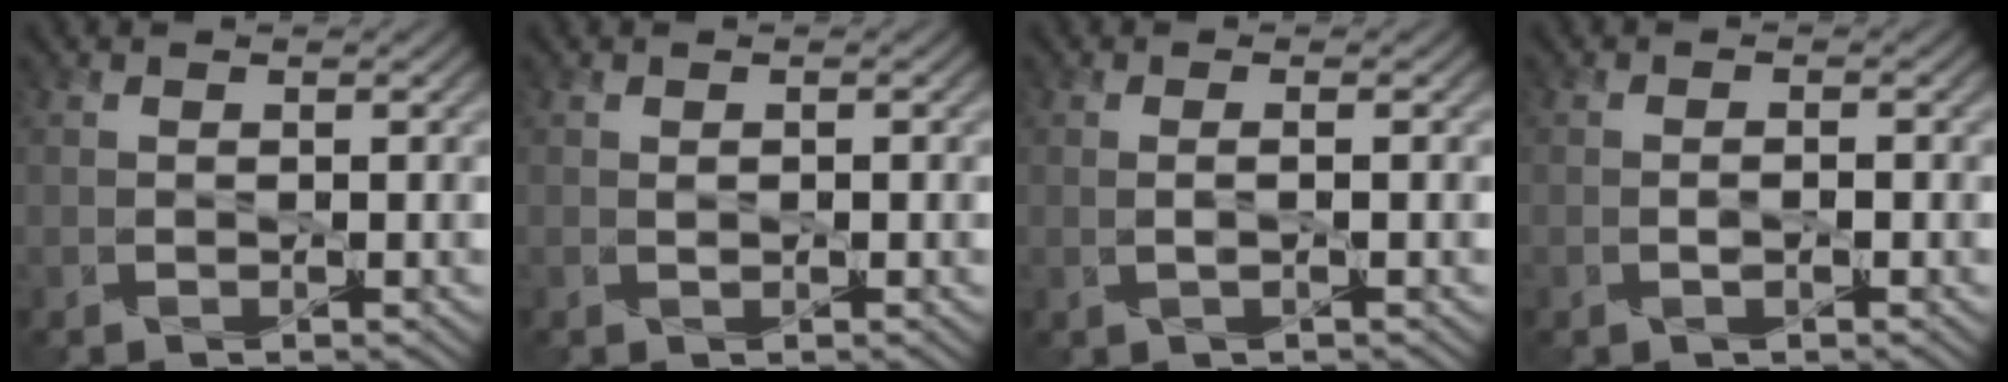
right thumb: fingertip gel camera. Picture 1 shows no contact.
{"total": 0.5, "force": [0.1, 0.3, 0.4], "torque": [-0.010, 0.001, 0.005]}
{"total": 1.2, "force": [-0.1, -0.2, 1.1], "torque": [-0.023, 0.001, 0.004]}
{"total": 1.2, "force": [-0.6, 0.1, 1.0], "torque": [-0.009, 0.002, -0.008]}